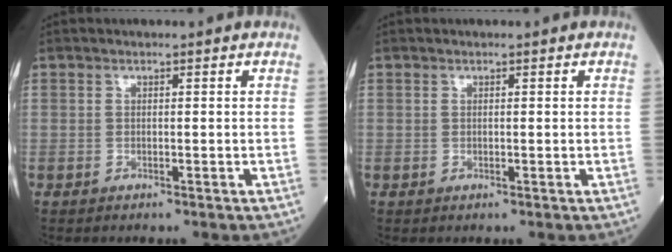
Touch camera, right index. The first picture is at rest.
{"total": 0.0}